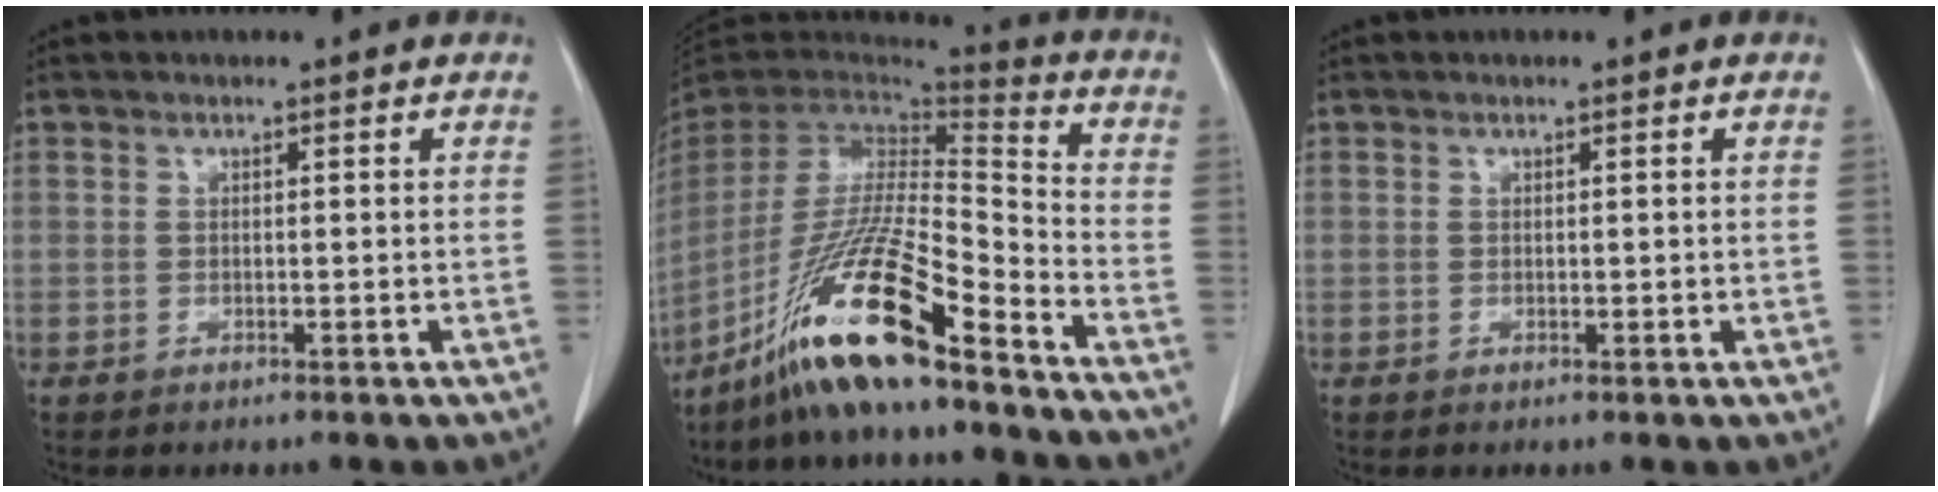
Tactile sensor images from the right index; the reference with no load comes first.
{"total": 19.4, "force": [-13.5, 1.0, 14.0], "torque": [-0.302, -0.036, -0.254]}
{"total": 0.5, "force": [0.2, 0.3, 0.3], "torque": [-0.003, 0.000, 0.008]}